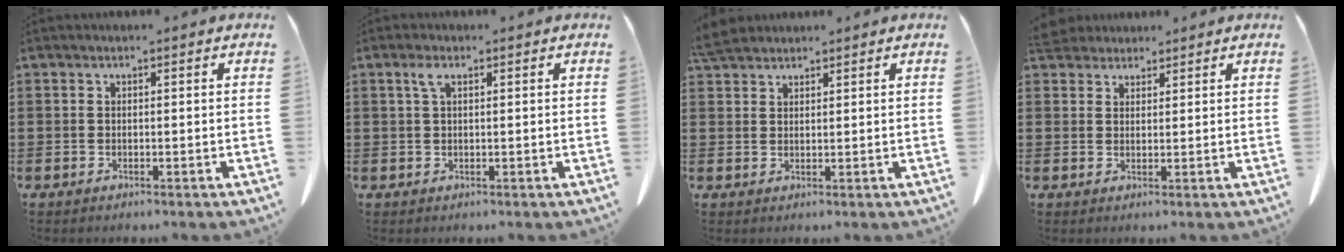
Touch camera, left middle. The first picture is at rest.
{"total": 2.3, "force": [0.9, 0.7, 1.9], "torque": [-0.043, 0.005, 0.015]}
{"total": 3.4, "force": [3.2, 0.8, 1.1], "torque": [-0.030, -0.001, 0.062]}
{"total": 3.4, "force": [3.2, 1.1, 0.5], "torque": [-0.021, -0.004, 0.063]}